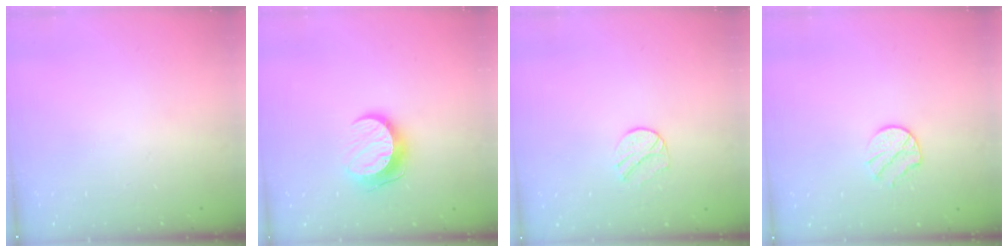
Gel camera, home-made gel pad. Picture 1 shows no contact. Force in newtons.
{"total": 10.2, "press": 10.2, "slide": 0.6}
{"total": 6.4, "press": 6.4, "slide": 0.7}
{"total": 7.7, "press": 7.7, "slide": 0.7}